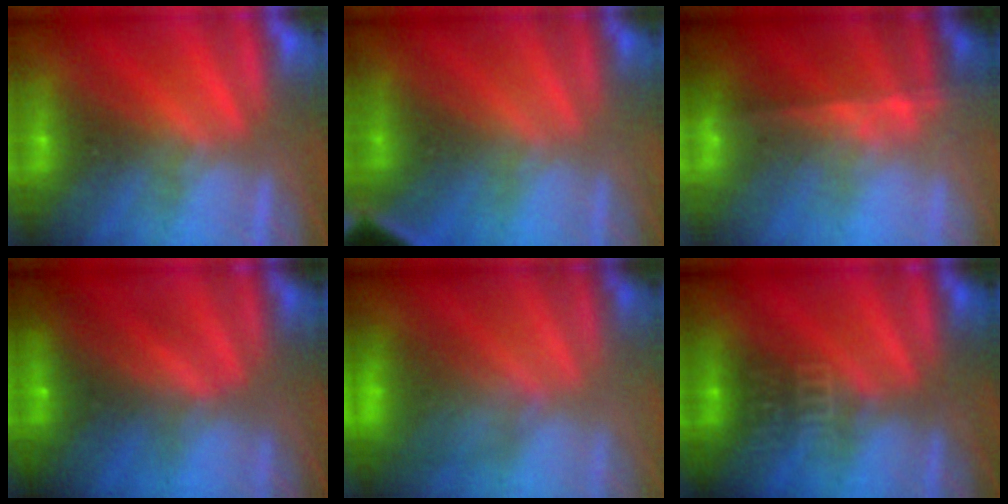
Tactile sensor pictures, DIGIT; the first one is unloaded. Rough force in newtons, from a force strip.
{"total": 2.8}
{"total": 7.5}
{"total": 7.4}
{"total": 3.5}
{"total": 3.2}